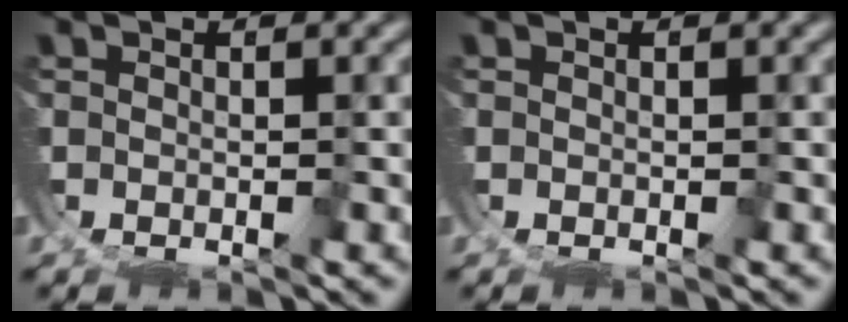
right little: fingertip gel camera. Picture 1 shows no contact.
{"total": 0.0}